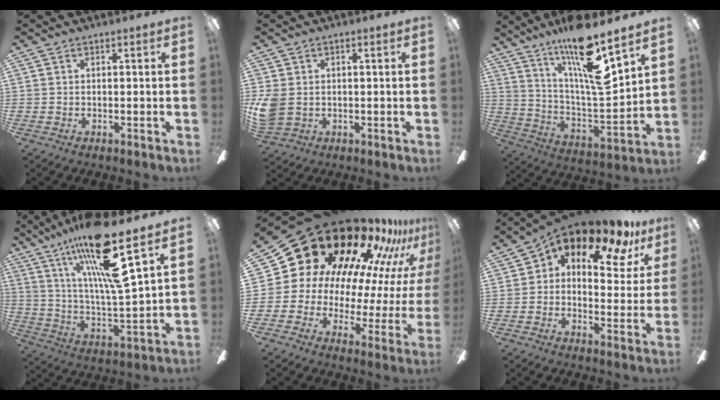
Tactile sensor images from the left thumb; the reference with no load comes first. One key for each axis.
{"total": 5.8, "fx": 0.1, "fy": 4.6, "fz": 3.5, "tx": -0.081, "ty": 0.002, "tz": 0.002}
{"total": 19.3, "fx": 13.6, "fy": 2.9, "fz": 13.4, "tx": -0.244, "ty": -0.090, "tz": 0.218}
{"total": 22.3, "fx": 14.2, "fy": 3.7, "fz": 16.7, "tx": -0.317, "ty": -0.074, "tz": 0.219}
{"total": 25.6, "fx": 17.6, "fy": 13.8, "fz": 12.4, "tx": -0.184, "ty": -0.166, "tz": 0.339}
{"total": 11.4, "fx": 8.2, "fy": 5.3, "fz": 5.9, "tx": -0.098, "ty": -0.059, "tz": 0.144}